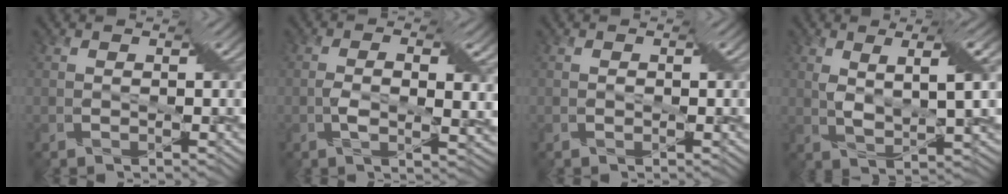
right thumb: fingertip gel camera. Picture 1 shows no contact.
{"total": 4.5, "force": [0.1, 1.8, 4.1], "torque": [-0.075, -0.008, 0.000]}
{"total": 0.0}
{"total": 4.9, "force": [2.1, 0.9, 4.3], "torque": [-0.079, 0.001, 0.038]}